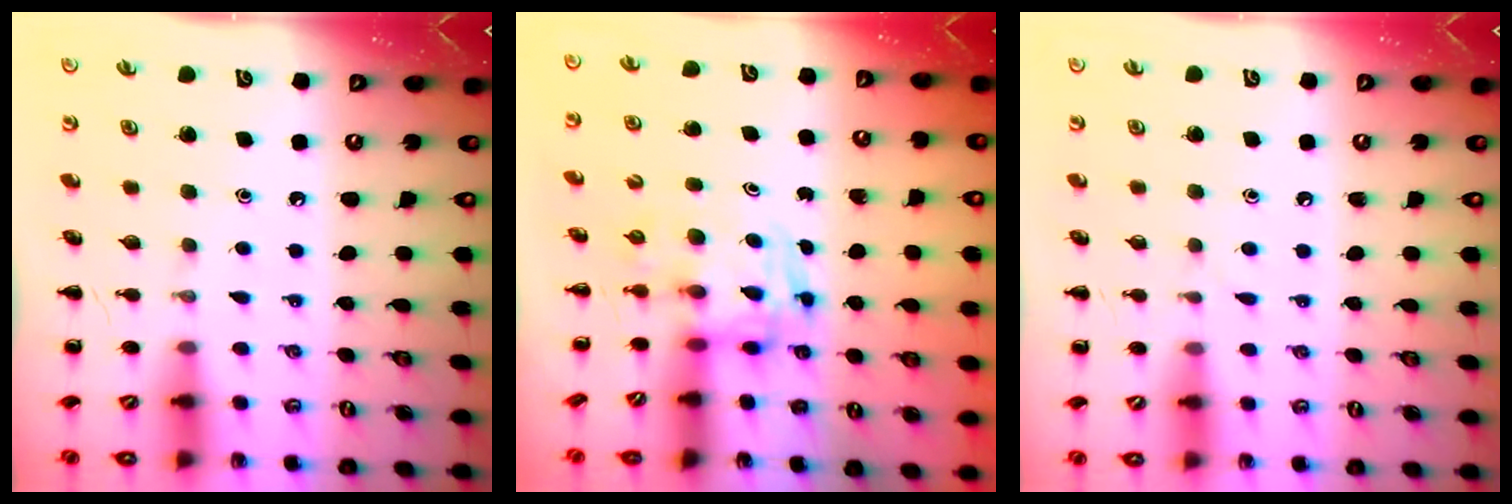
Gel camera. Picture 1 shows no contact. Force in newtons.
{"total": 3.7, "press": 3.6, "slide": 0.6}
{"total": 2.8, "press": 2.6, "slide": 1.0}